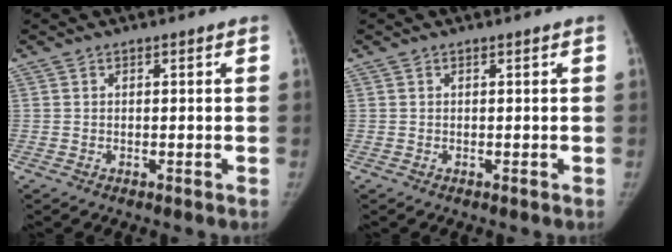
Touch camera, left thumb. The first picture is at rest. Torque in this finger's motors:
{"motor_torque": [0.19, 0.00, 0.25, -0.31, 0.04]}